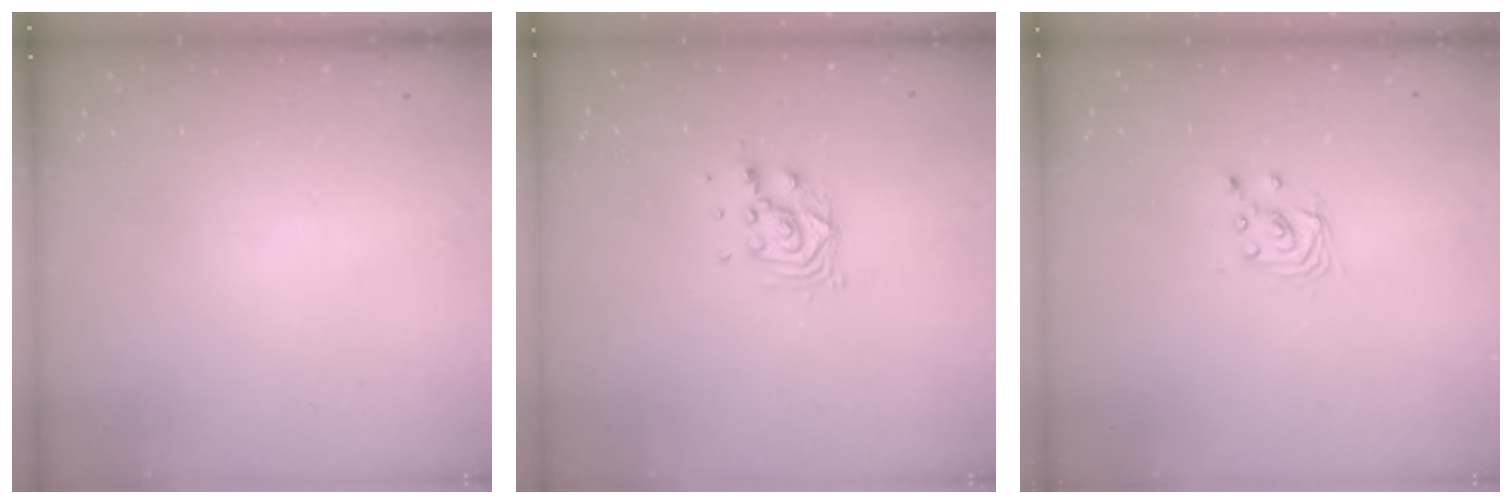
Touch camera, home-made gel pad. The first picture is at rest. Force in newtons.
{"total": 7.2, "press": 7.2, "slide": 0.6}
{"total": 2.9, "press": 2.9, "slide": 0.2}